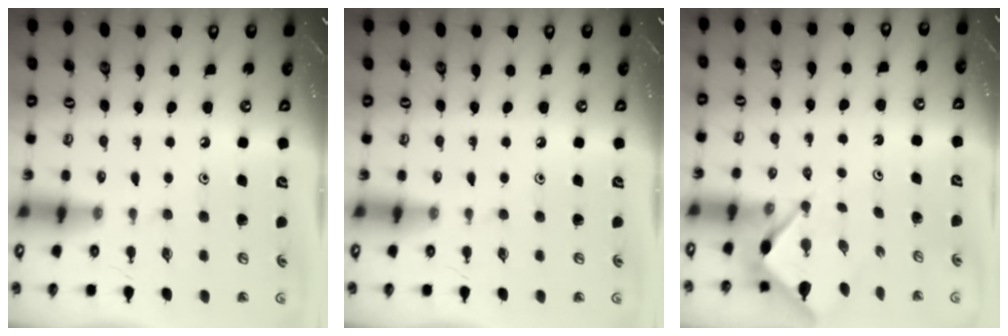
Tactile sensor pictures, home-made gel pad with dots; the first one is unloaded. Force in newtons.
{"total": 0.0}
{"total": 2.8, "press": 2.8, "slide": 0.3}